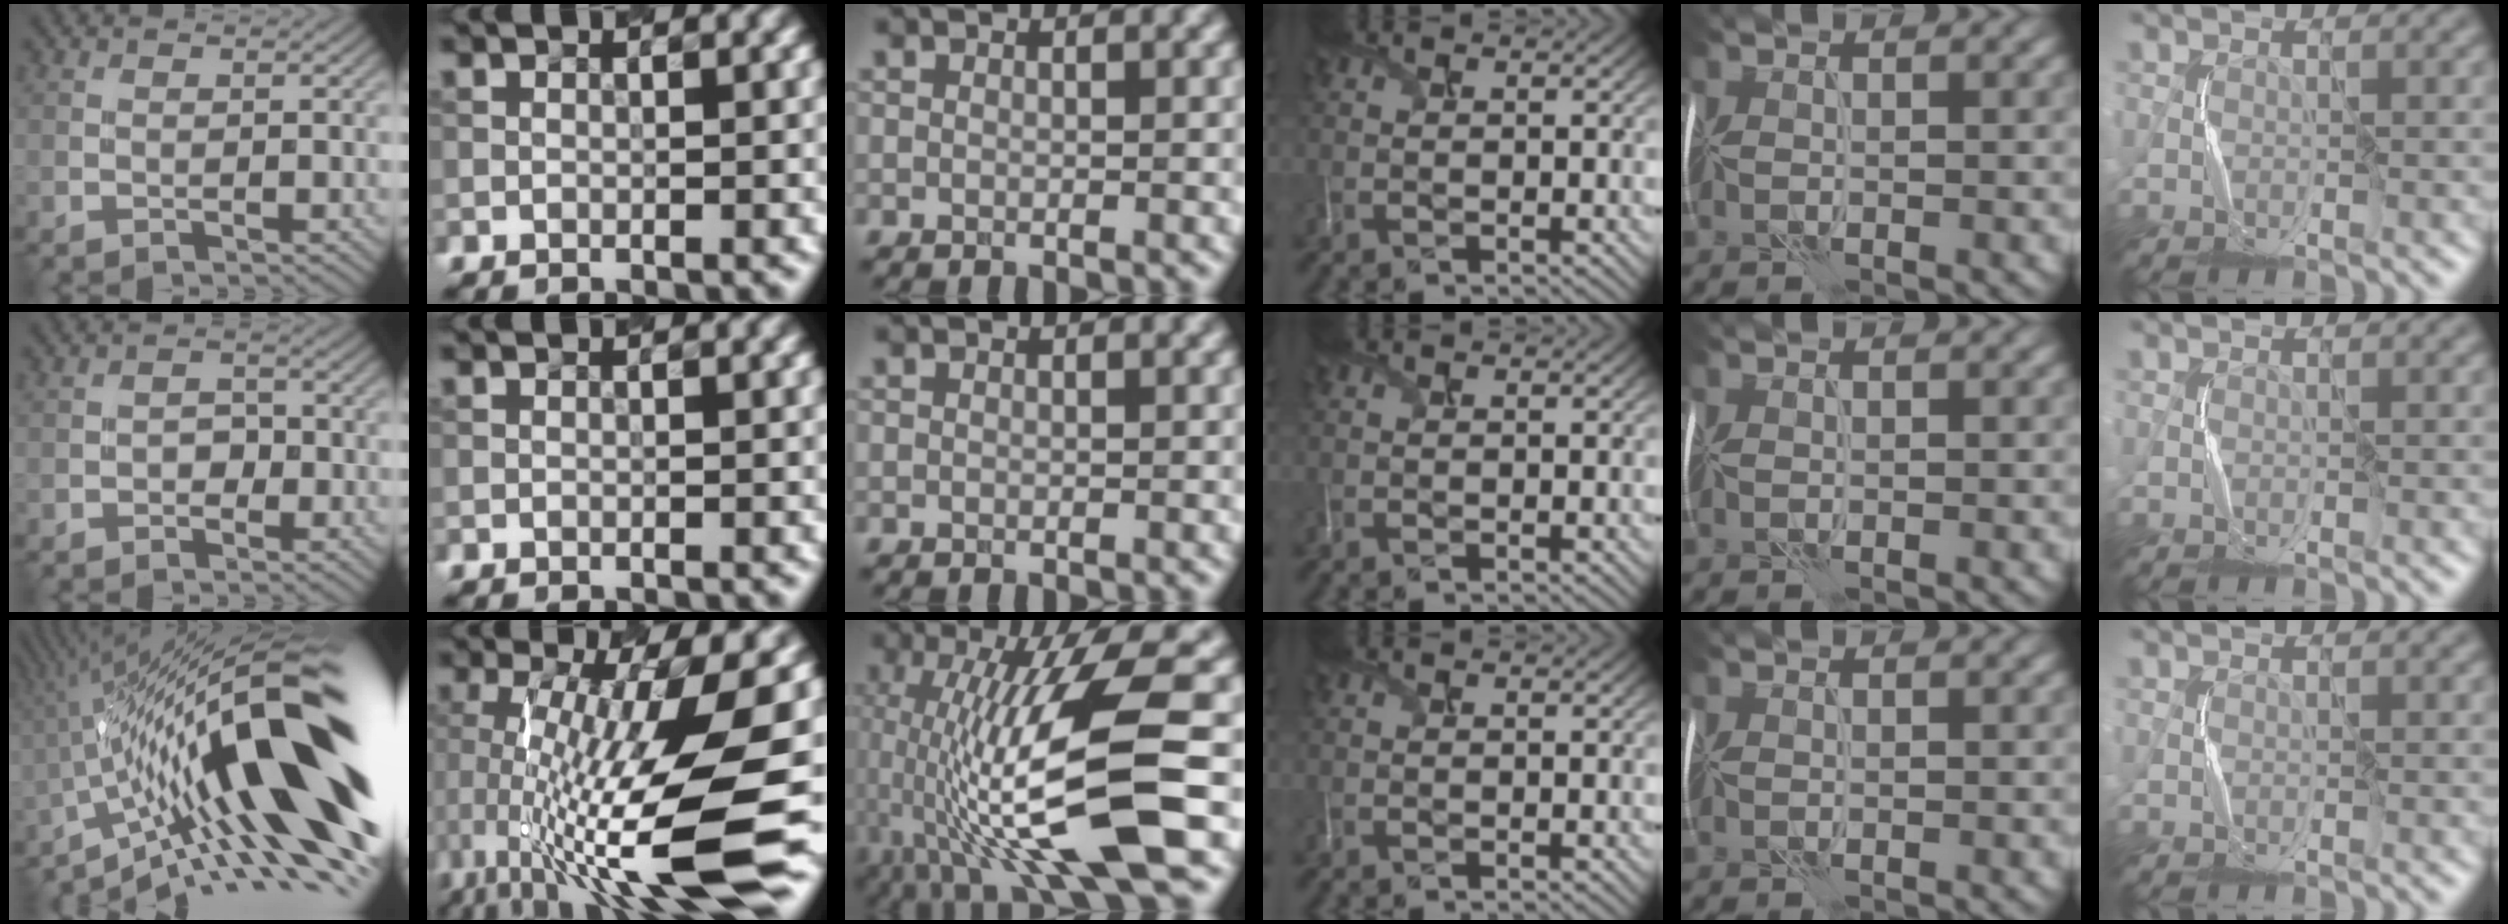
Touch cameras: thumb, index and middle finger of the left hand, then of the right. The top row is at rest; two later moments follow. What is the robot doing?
{"motion": "shake", "object": "plastic piggy bank"}